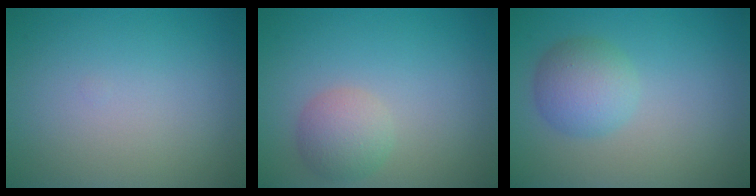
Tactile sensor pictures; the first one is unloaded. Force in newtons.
{"total": 2.7, "press": 2.7, "slide": 0.1}
{"total": 3.5, "press": 3.4, "slide": 0.2}